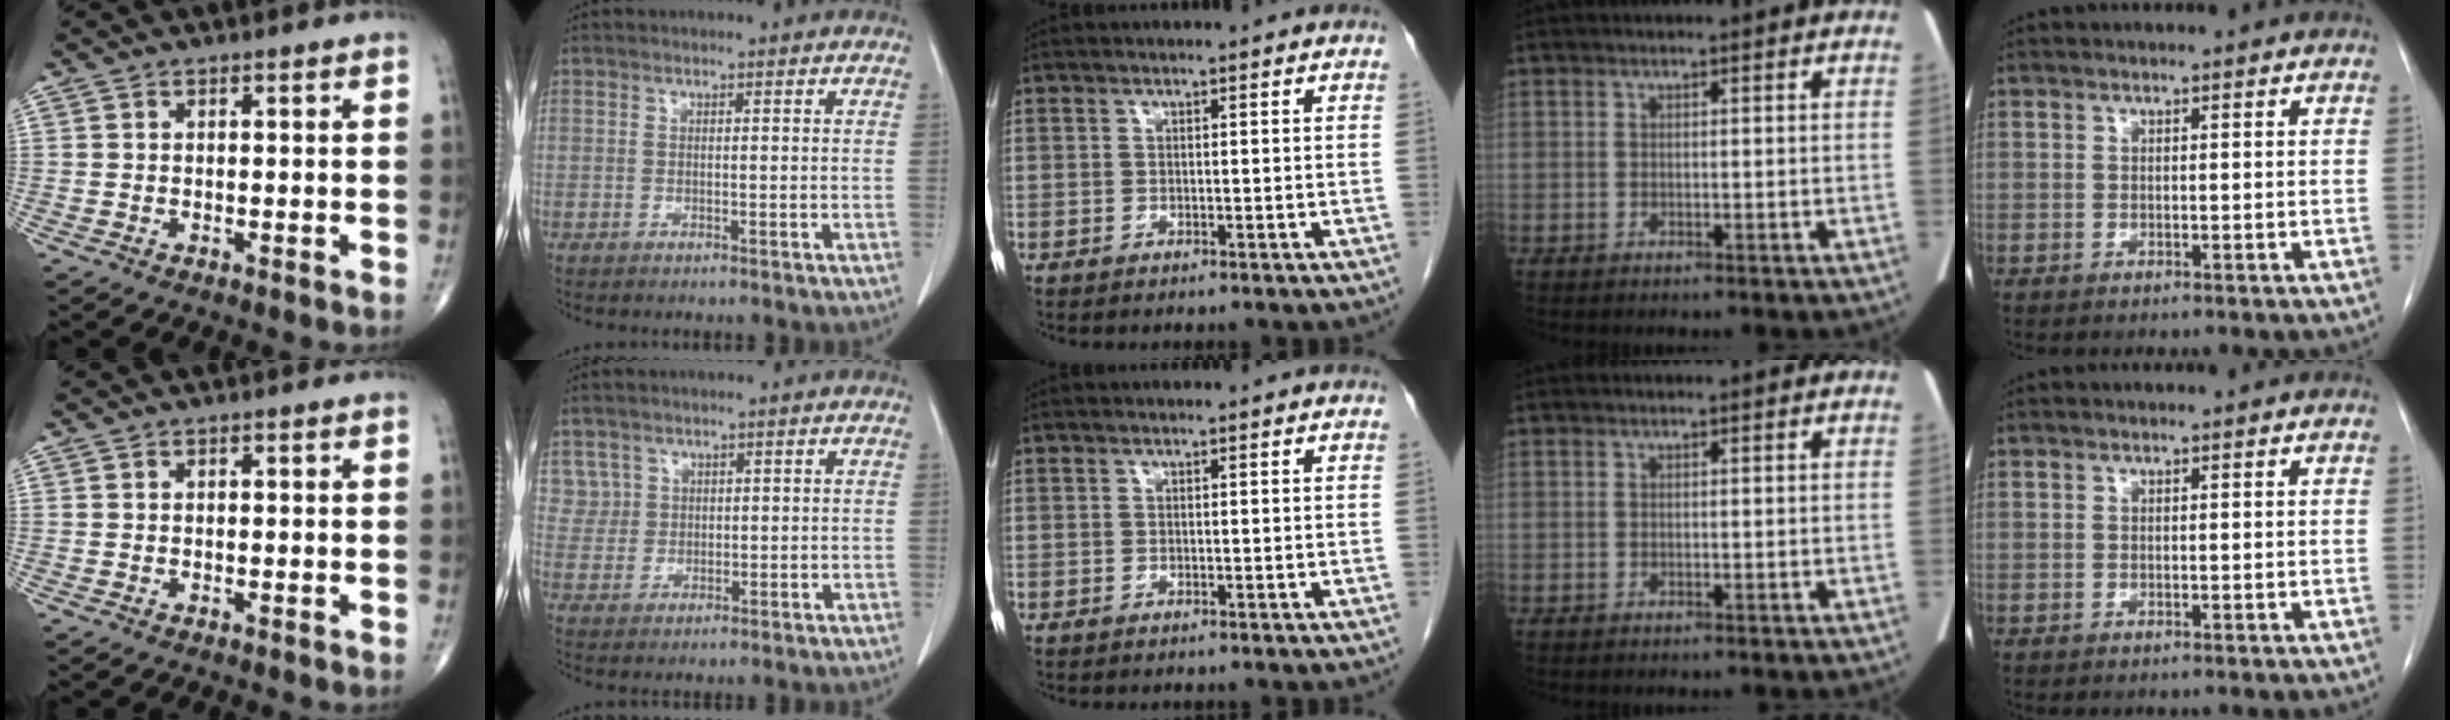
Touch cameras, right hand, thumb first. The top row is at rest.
{"index": {"total": 3.6, "force": [2.0, 2.9, -0.4], "torque": [0.022, 0.004, 0.038]}}